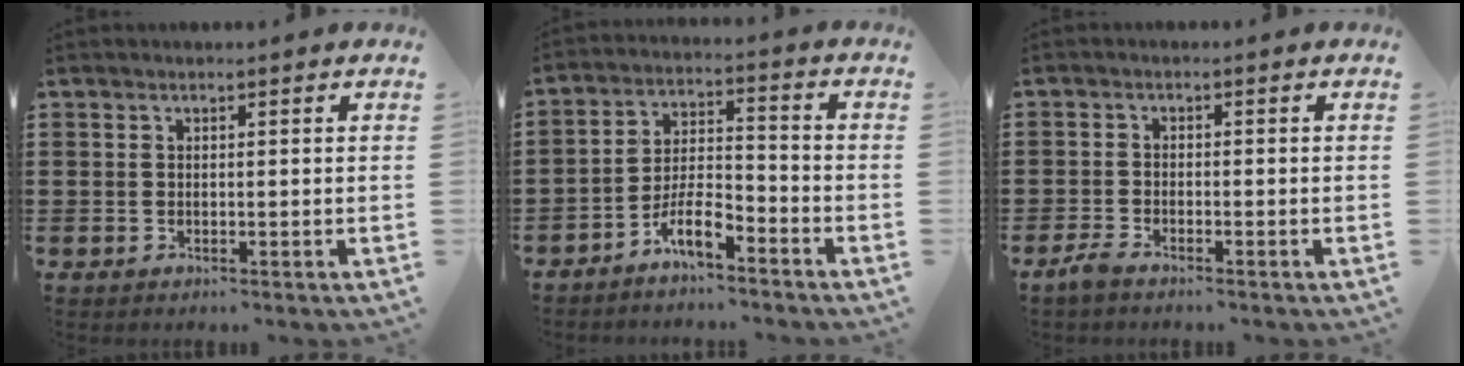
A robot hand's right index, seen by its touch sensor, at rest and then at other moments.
{"total": 6.5, "force": [-4.8, 1.6, 4.0], "torque": [-0.095, 0.001, -0.096]}
{"total": 1.7, "force": [-1.6, 0.3, 0.7], "torque": [-0.020, -0.001, -0.032]}